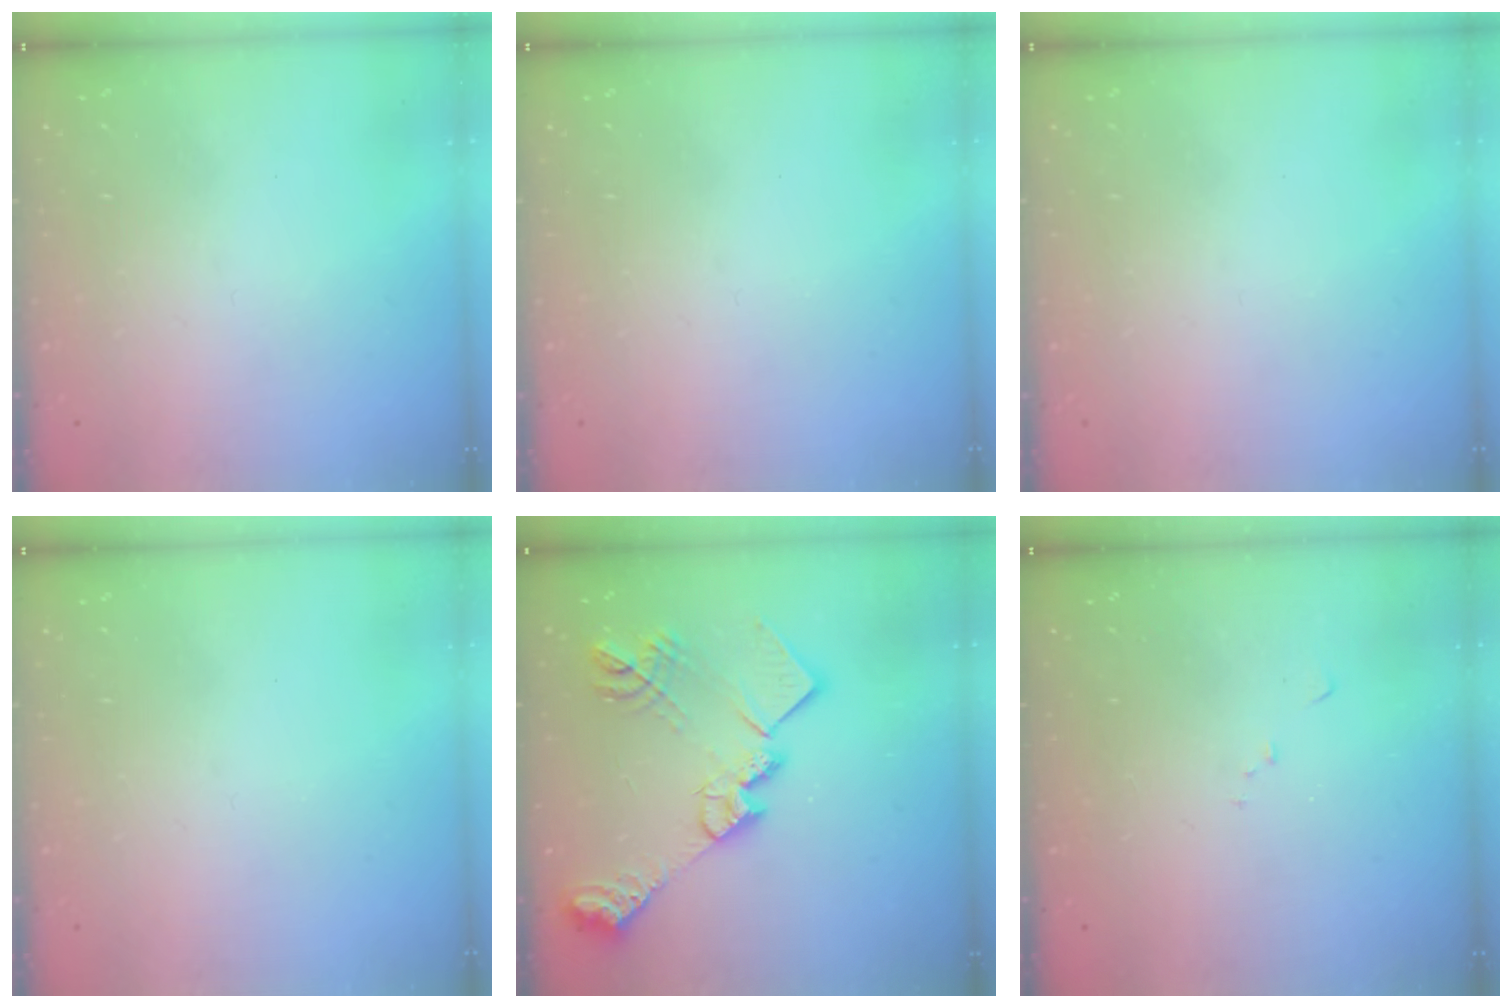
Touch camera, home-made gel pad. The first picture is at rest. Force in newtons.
{"total": 0.0}
{"total": 0.0}
{"total": 0.0}
{"total": 21.7, "press": 21.7, "slide": 1.3}
{"total": 5.1, "press": 5.1, "slide": 0.6}